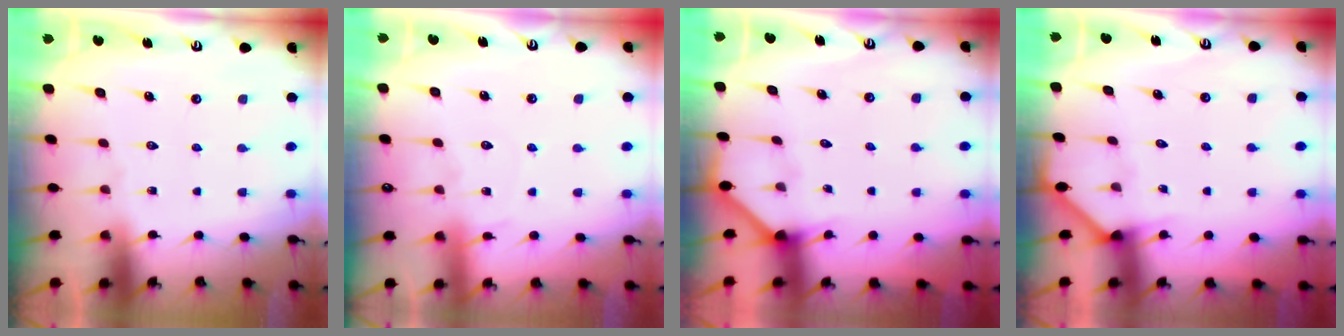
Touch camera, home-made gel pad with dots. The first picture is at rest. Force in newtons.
{"total": 4.3, "press": 4.3, "slide": 0.5}
{"total": 2.2, "press": 2.2, "slide": 0.4}
{"total": 2.3, "press": 2.3, "slide": 0.1}